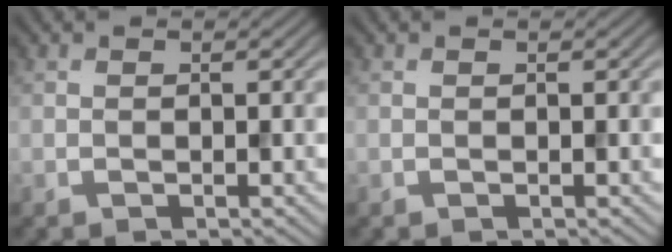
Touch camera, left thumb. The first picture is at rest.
{"total": 0.0}